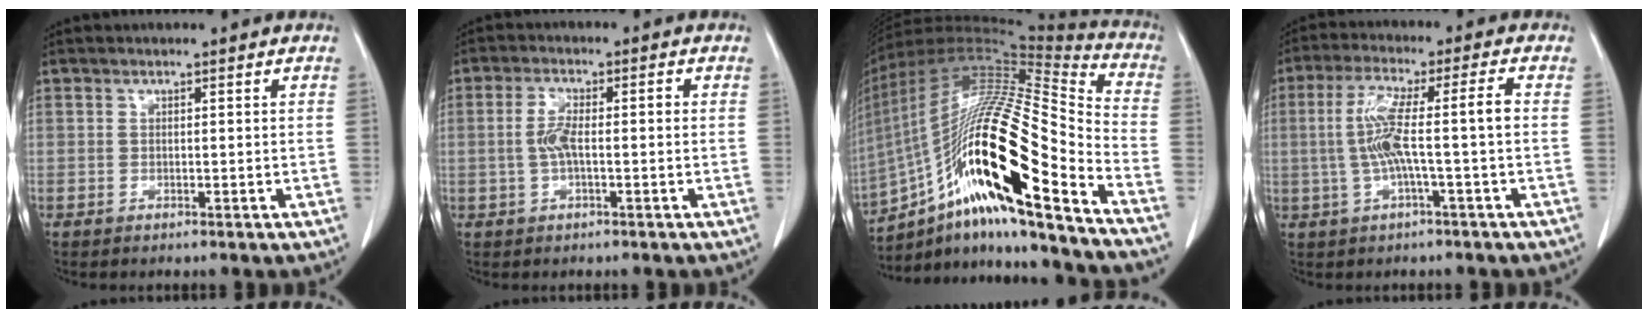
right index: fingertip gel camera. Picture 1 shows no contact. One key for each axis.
{"total": 4.4, "fx": -0.3, "fy": 1.3, "fz": 4.2, "tx": -0.094, "ty": 0.015, "tz": -0.006}
{"total": 28.9, "fx": -14.0, "fy": 4.0, "fz": 25.0, "tx": -0.455, "ty": -0.019, "tz": -0.245}
{"total": 8.6, "fx": -0.6, "fy": -0.2, "fz": 8.5, "tx": -0.169, "ty": 0.024, "tz": -0.012}